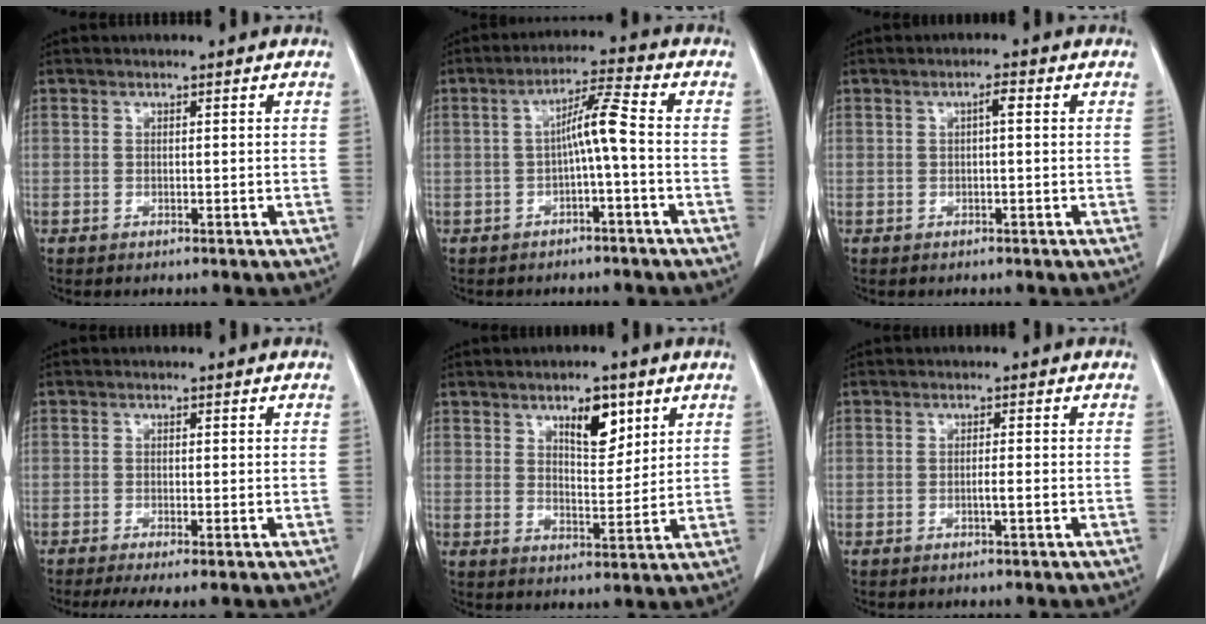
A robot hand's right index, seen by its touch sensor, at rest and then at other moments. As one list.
[{"total": 5.5, "force": [-0.9, -0.2, 5.4], "torque": [-0.094, 0.020, -0.015]}, {"total": 1.6, "force": [0.3, 0.2, 1.6], "torque": [-0.025, 0.004, 0.003]}, {"total": 3.6, "force": [-2.5, 0.4, 2.6], "torque": [-0.042, -0.011, -0.039]}, {"total": 6.4, "force": [3.5, 2.5, 4.8], "torque": [-0.076, -0.003, 0.058]}, {"total": 1.3, "force": [-0.5, -0.1, 1.2], "torque": [-0.023, -0.001, -0.009]}]